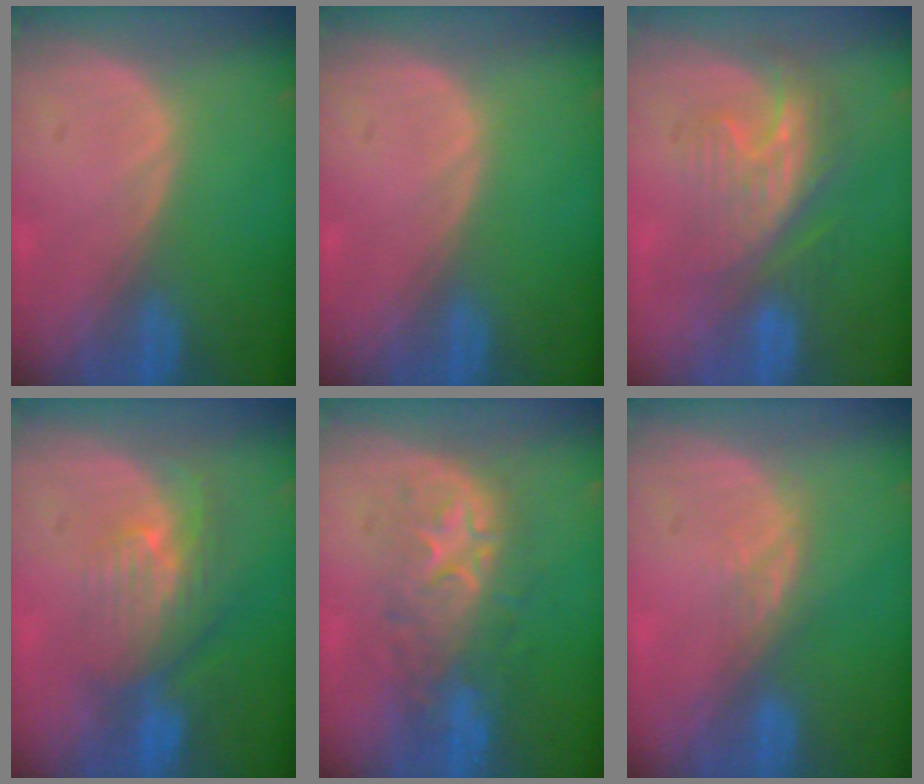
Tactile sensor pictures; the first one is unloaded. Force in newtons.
{"total": 0.0}
{"total": 8.5, "press": 7.5, "slide": 4.1}
{"total": 7.9, "press": 7.0, "slide": 3.5}
{"total": 8.6, "press": 8.6, "slide": 0.5}
{"total": 2.5, "press": 2.1, "slide": 1.4}